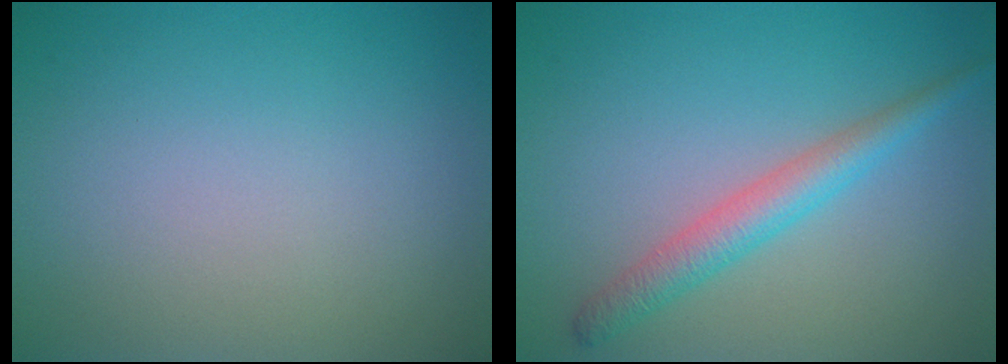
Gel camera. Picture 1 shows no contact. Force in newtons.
{"total": 3.0, "press": 3.0, "slide": 0.1}